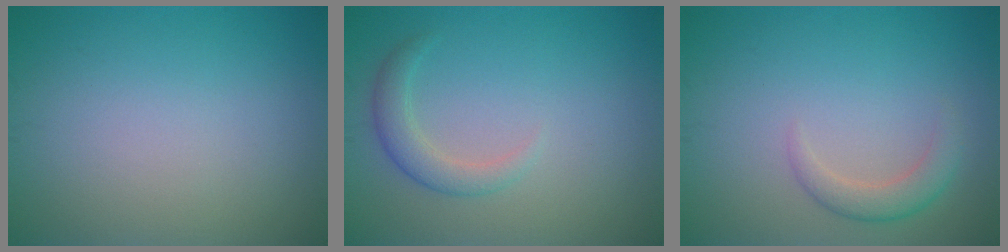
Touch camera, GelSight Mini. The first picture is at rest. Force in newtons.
{"total": 2.2, "press": 2.2, "slide": 0.1}
{"total": 2.2, "press": 2.2, "slide": 0.1}